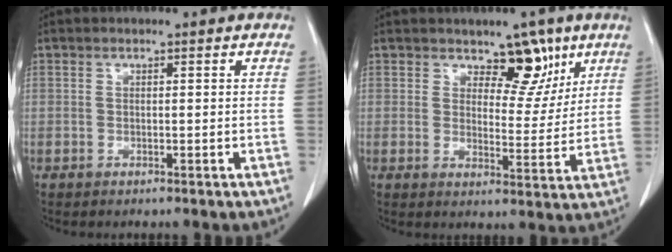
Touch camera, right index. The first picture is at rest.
{"total": 6.8, "force": [4.3, 3.6, 3.8], "torque": [-0.036, -0.006, 0.065]}